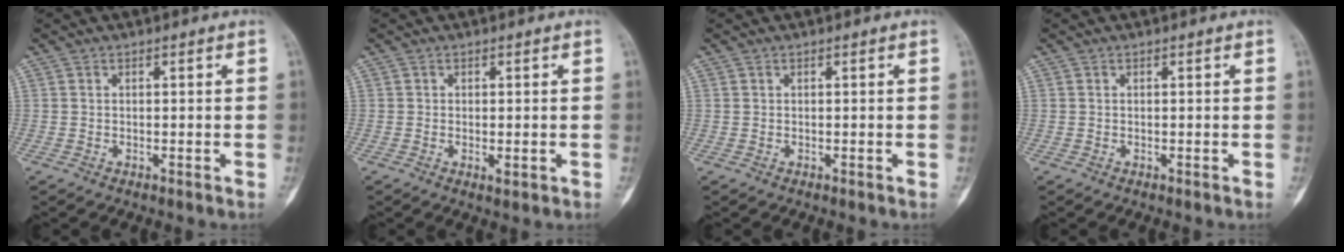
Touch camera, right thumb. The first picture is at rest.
{"total": 1.6, "force": [-0.4, 0.7, 1.4], "torque": [-0.024, -0.004, -0.003]}
{"total": 0.0}
{"total": 0.0}